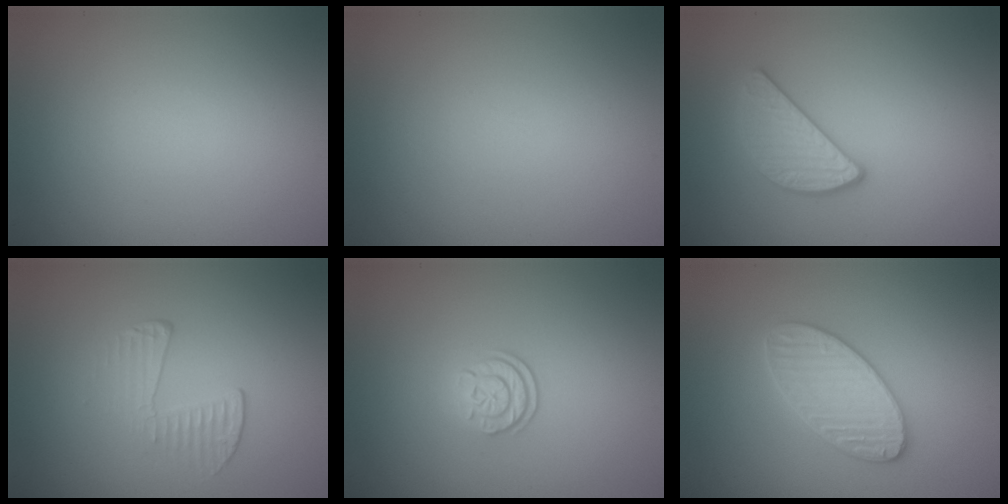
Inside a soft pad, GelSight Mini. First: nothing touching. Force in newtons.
{"total": 0.0}
{"total": 2.8, "press": 2.6, "slide": 0.9}
{"total": 1.9, "press": 0.7, "slide": 1.8}
{"total": 2.2, "press": 1.7, "slide": 1.4}
{"total": 3.8, "press": 3.8, "slide": 0.3}